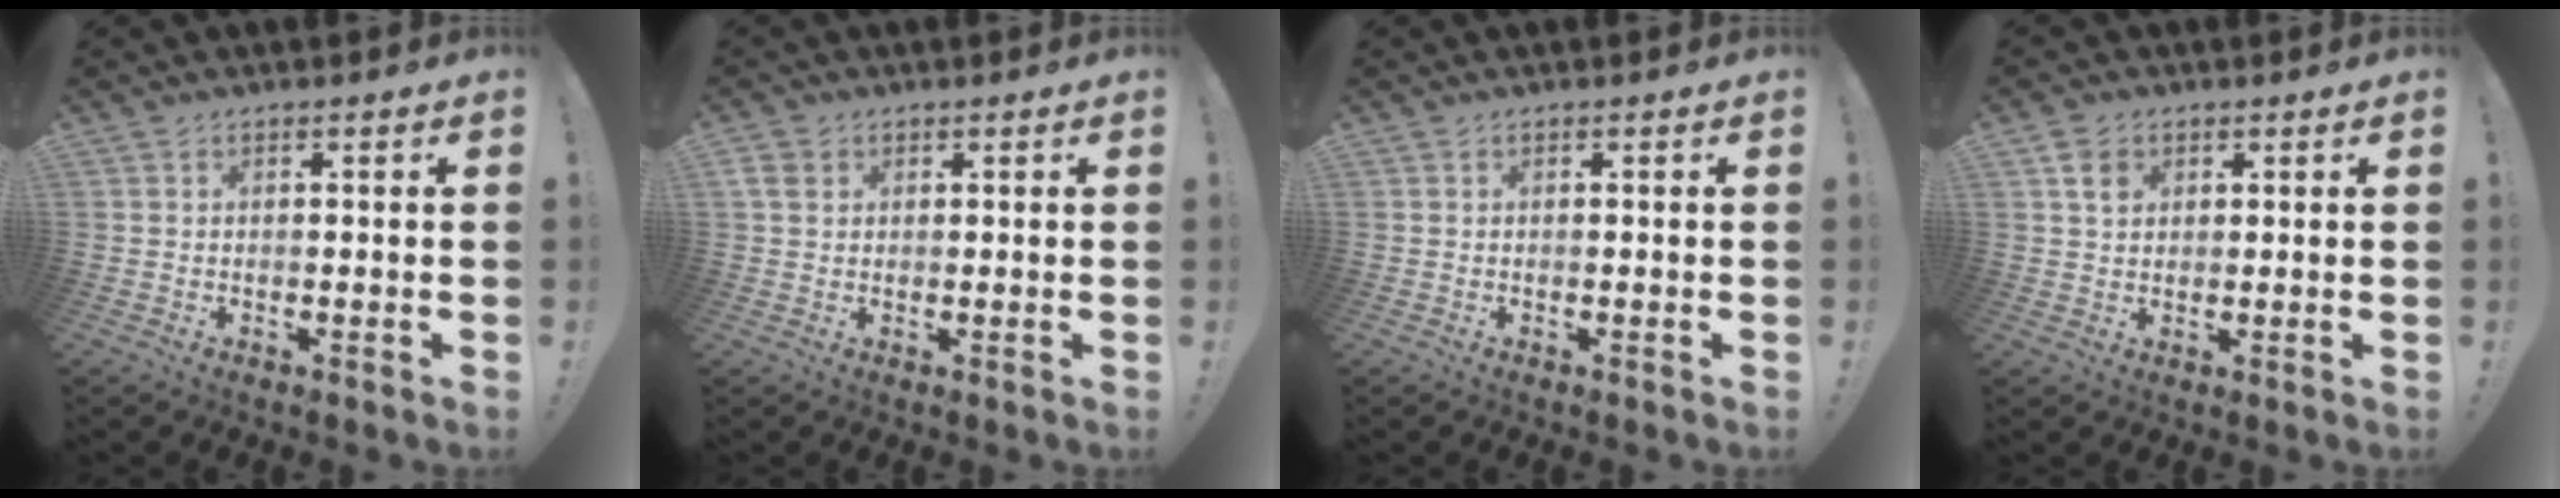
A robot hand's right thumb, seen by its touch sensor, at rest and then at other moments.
{"total": 3.6, "force": [1.2, 2.8, 1.8], "torque": [-0.031, 0.005, 0.025]}
{"total": 0.0}
{"total": 4.4, "force": [2.0, 3.3, 2.2], "torque": [-0.030, 0.000, 0.037]}